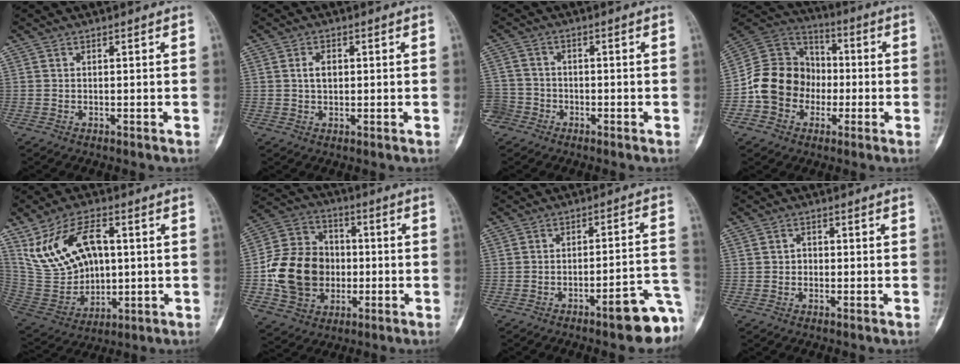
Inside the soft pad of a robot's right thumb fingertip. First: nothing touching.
{"total": 3.0, "force": [0.6, 1.9, 2.2], "torque": [-0.031, 0.002, 0.010]}
{"total": 6.0, "force": [-3.1, 5.0, 0.7], "torque": [-0.007, 0.022, -0.062]}
{"total": 14.9, "force": [-3.2, 13.0, 6.7], "torque": [-0.084, 0.048, -0.062]}
{"total": 17.1, "force": [4.7, 10.7, 12.5], "torque": [-0.209, 0.000, 0.107]}
{"total": 17.8, "force": [-2.0, 14.6, 10.0], "torque": [-0.156, 0.028, -0.032]}
{"total": 16.7, "force": [-7.1, 3.7, 14.7], "torque": [-0.139, 0.059, -0.094]}
{"total": 1.7, "force": [-0.1, 1.6, 0.8], "torque": [0.002, 0.006, -0.005]}